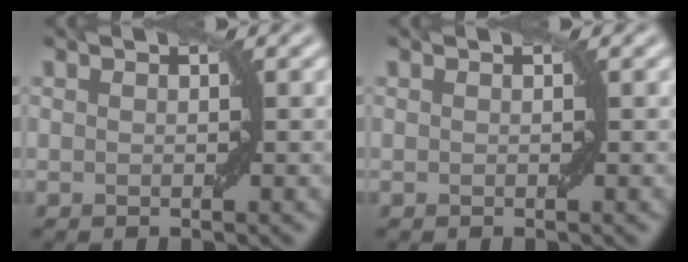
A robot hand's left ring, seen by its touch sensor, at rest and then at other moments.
{"total": 0.0}